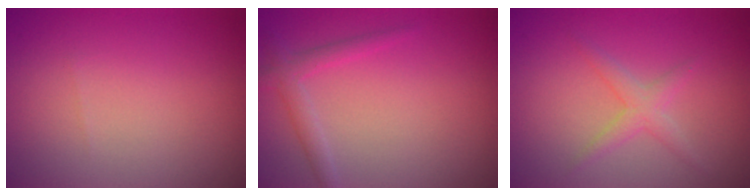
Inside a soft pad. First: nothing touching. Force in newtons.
{"total": 1.8, "press": 1.8, "slide": 0.1}
{"total": 1.7, "press": 1.7, "slide": 0.1}